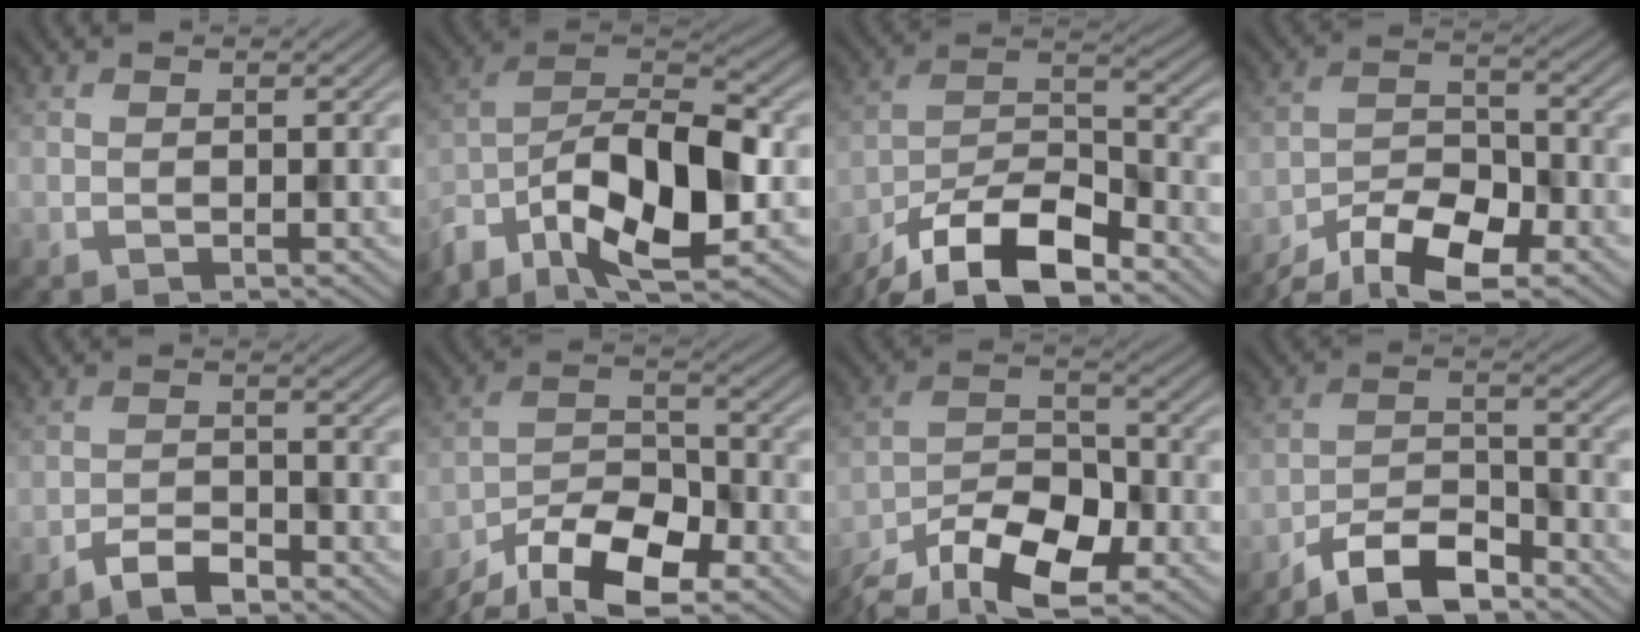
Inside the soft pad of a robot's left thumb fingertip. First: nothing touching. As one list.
[{"total": 13.8, "force": [-7.3, 6.0, 10.0], "torque": [-0.190, -0.014, -0.150]}, {"total": 12.6, "force": [-9.1, 4.3, 7.5], "torque": [-0.143, -0.003, -0.186]}, {"total": 9.5, "force": [-6.7, 3.8, 5.5], "torque": [-0.101, -0.004, -0.133]}, {"total": 3.7, "force": [-2.8, 1.2, 2.0], "torque": [-0.038, 0.003, -0.059]}, {"total": 10.8, "force": [-7.5, 4.4, 6.4], "torque": [-0.115, -0.004, -0.152]}, {"total": 11.5, "force": [-7.6, 5.2, 6.9], "torque": [-0.130, -0.005, -0.152]}, {"total": 8.2, "force": [-6.3, 2.6, 4.5], "torque": [-0.079, 0.002, -0.128]}]